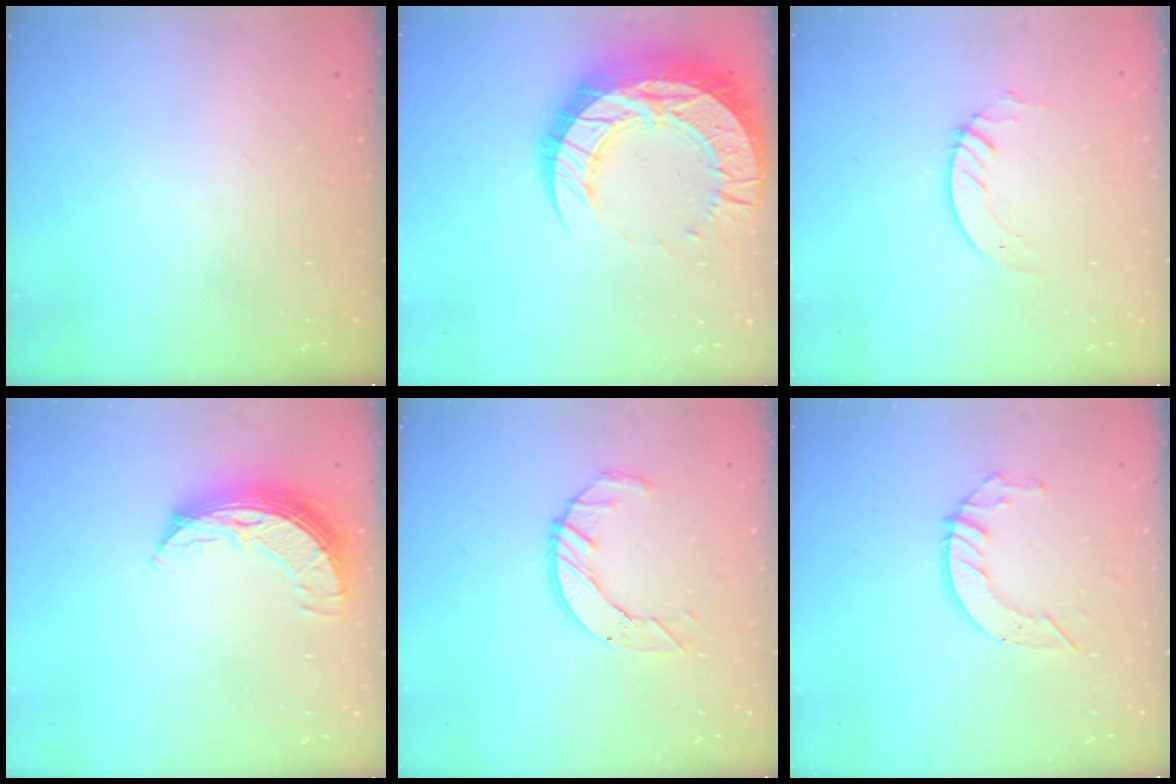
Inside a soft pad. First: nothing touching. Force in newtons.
{"total": 24.6, "press": 24.5, "slide": 2.1}
{"total": 2.7, "press": 2.7, "slide": 0.2}
{"total": 9.4, "press": 9.4, "slide": 0.9}
{"total": 8.6, "press": 8.5, "slide": 0.8}
{"total": 6.7, "press": 6.7, "slide": 0.3}